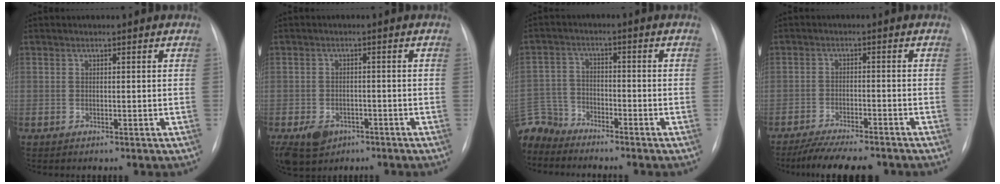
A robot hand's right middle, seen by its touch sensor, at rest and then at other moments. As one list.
[{"total": 6.3, "force": [-3.5, 4.5, 2.7], "torque": [-0.052, -0.001, -0.045]}, {"total": 7.3, "force": [-7.0, 2.2, 0.1], "torque": [-0.010, 0.005, -0.143]}, {"total": 11.1, "force": [-9.7, 1.9, 5.1], "torque": [-0.075, -0.007, -0.143]}]